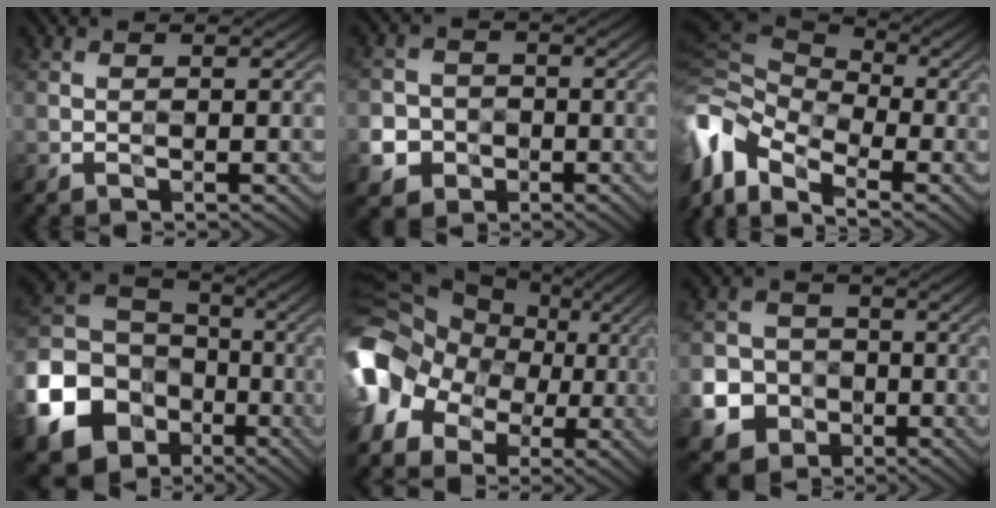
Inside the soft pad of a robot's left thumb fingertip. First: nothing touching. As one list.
[{"total": 5.1, "force": [-2.0, 4.5, 1.1], "torque": [-0.028, -0.014, -0.052]}, {"total": 11.6, "force": [-5.9, 6.1, 7.8], "torque": [-0.211, -0.014, -0.109]}, {"total": 17.6, "force": [-7.0, 14.1, 7.9], "torque": [-0.262, -0.038, -0.134]}, {"total": 13.7, "force": [-2.4, 11.7, 6.6], "torque": [-0.199, -0.004, -0.062]}, {"total": 7.8, "force": [-3.0, 6.7, 2.6], "torque": [-0.079, -0.029, -0.076]}]